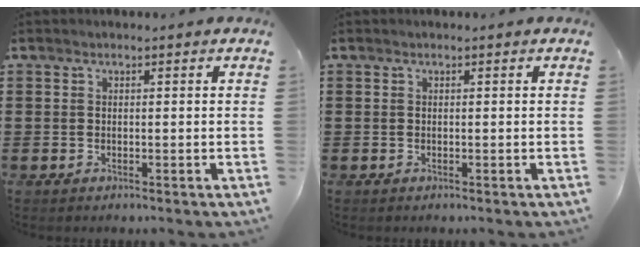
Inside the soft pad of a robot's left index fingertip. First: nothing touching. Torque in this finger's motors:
{"motor_torque": [-0.01, 0.00, 0.00, 0.00]}